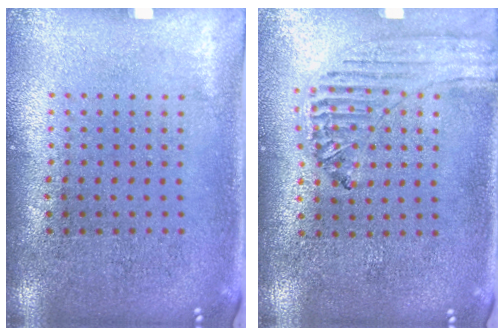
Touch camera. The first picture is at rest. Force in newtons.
{"total": 0.5, "press": 0.5, "slide": 0.2}